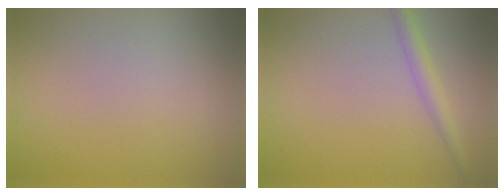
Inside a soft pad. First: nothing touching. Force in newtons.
{"total": 2.2, "press": 2.2, "slide": 0.1}